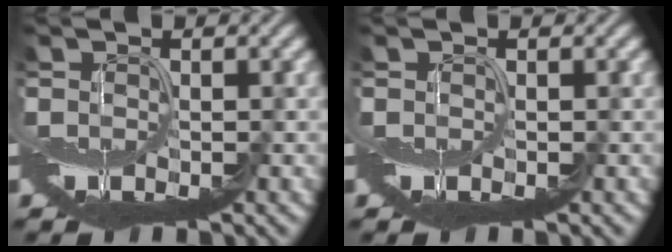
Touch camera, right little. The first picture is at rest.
{"total": 0.0}